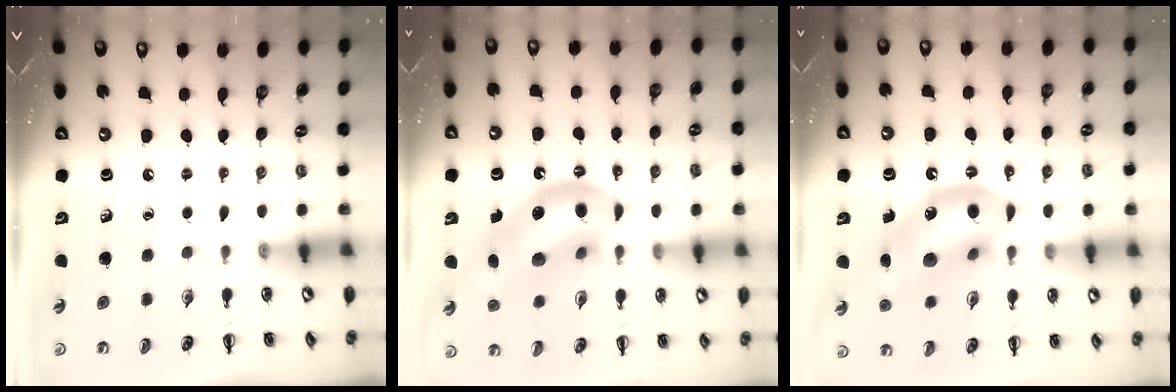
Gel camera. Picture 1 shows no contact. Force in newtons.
{"total": 14.7, "press": 14.1, "slide": 4.0}
{"total": 13.9, "press": 13.5, "slide": 3.5}